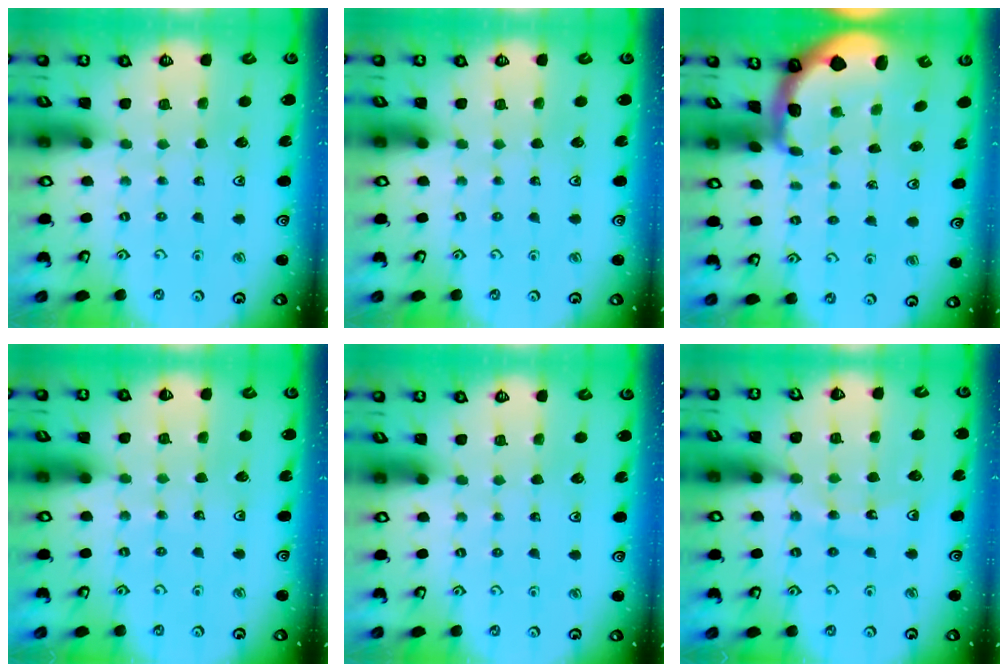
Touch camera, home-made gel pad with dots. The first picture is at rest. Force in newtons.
{"total": 0.0}
{"total": 1.7, "press": 1.7, "slide": 0.3}
{"total": 2.1, "press": 2.1, "slide": 0.2}
{"total": 0.0}
{"total": 12.8, "press": 12.6, "slide": 2.4}